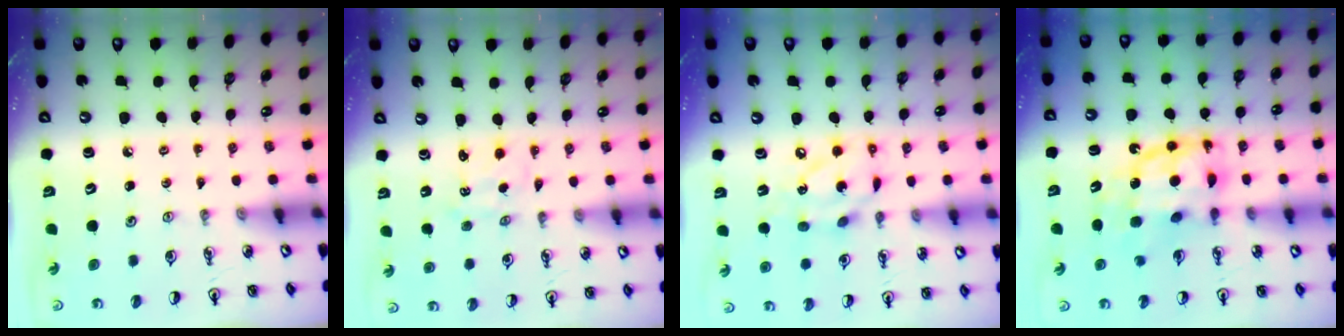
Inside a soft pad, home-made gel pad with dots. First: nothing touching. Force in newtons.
{"total": 1.0, "press": 0.9, "slide": 0.3}
{"total": 12.0, "press": 12.0, "slide": 0.9}
{"total": 11.5, "press": 11.5, "slide": 1.0}